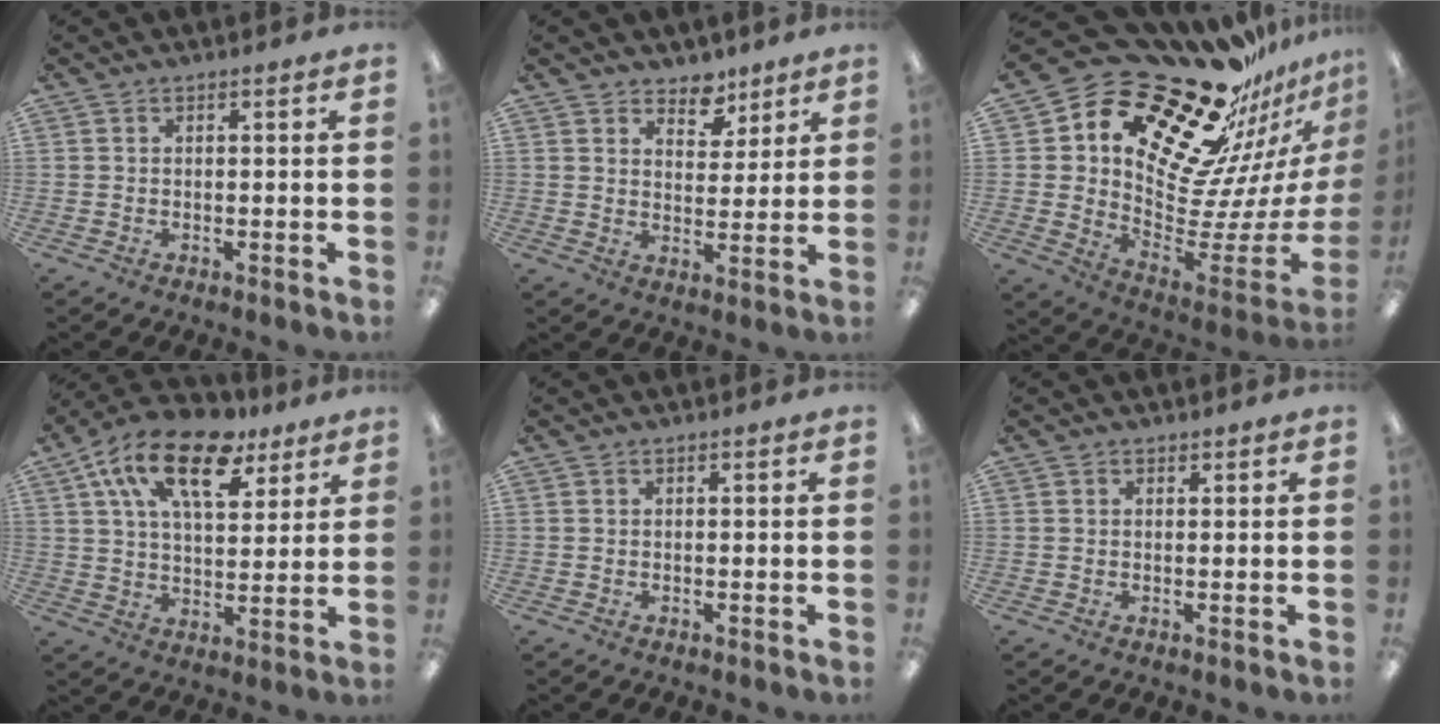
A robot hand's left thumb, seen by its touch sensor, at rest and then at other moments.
{"total": 6.5, "force": [5.1, 3.8, 1.3], "torque": [-0.014, -0.029, 0.089]}
{"total": 24.3, "force": [19.9, 11.2, 8.3], "torque": [-0.114, -0.170, 0.352]}
{"total": 17.8, "force": [10.1, 8.7, 11.8], "torque": [-0.198, -0.033, 0.174]}
{"total": 0.0}
{"total": 0.6, "force": [0.5, 0.4, 0.0], "torque": [0.000, 0.002, 0.008]}